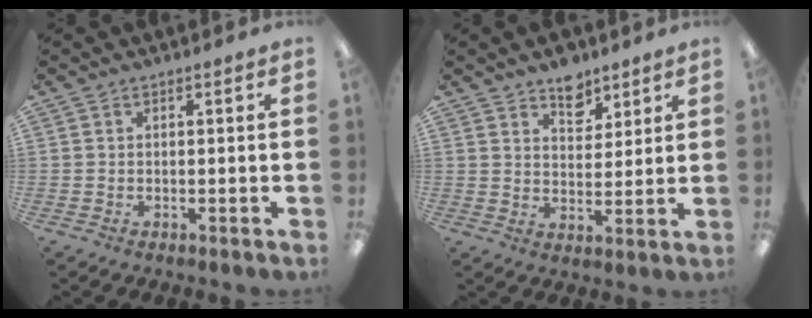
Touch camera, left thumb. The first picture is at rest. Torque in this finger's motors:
{"motor_torque": [0.91, 0.68, 0.68, -0.90, 0.00]}